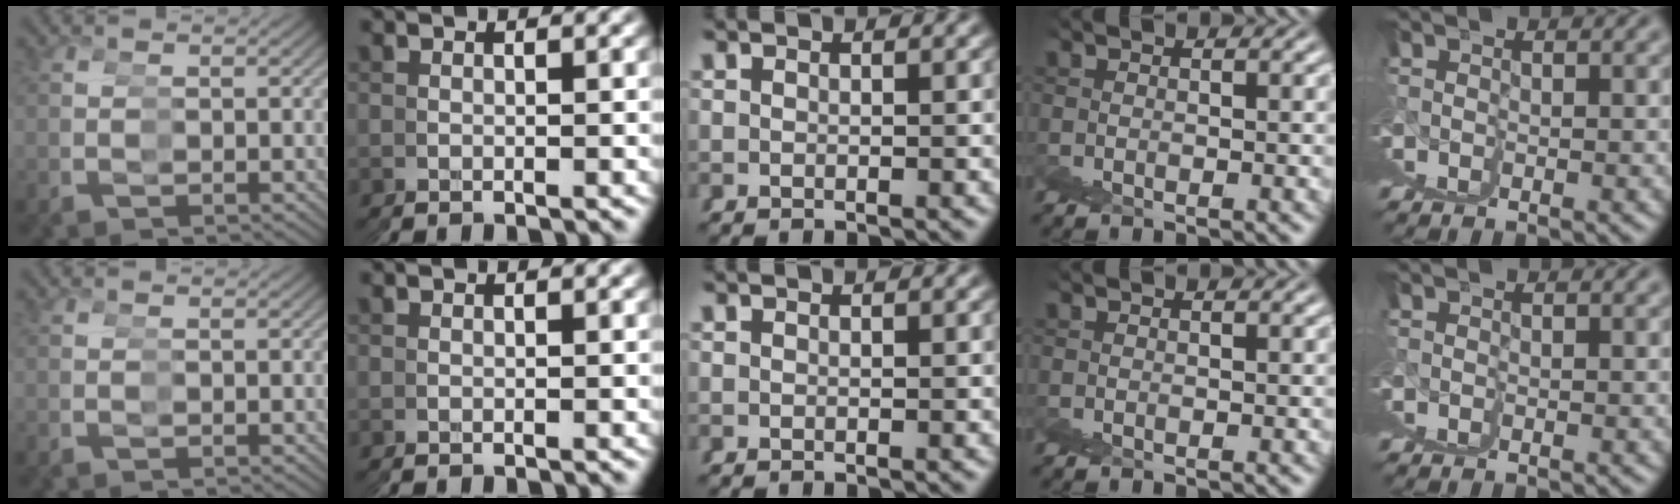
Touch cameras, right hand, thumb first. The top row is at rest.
{}